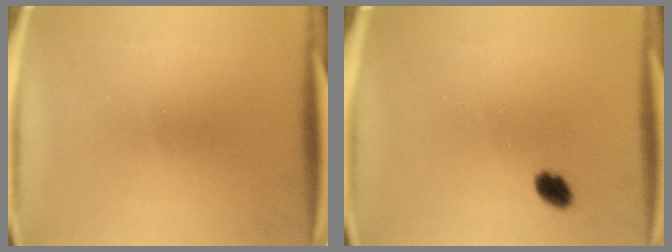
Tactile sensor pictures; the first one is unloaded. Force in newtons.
{"total": 2.8}